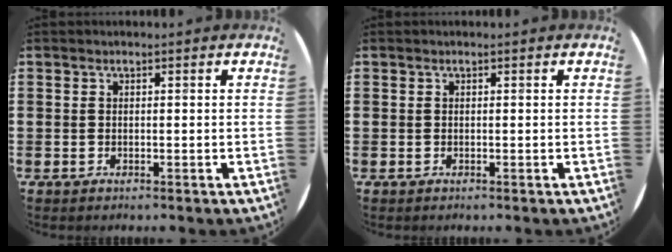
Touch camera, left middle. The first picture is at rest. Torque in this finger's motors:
{"motor_torque": [-0.08, 0.06, 0.01, 0.00]}